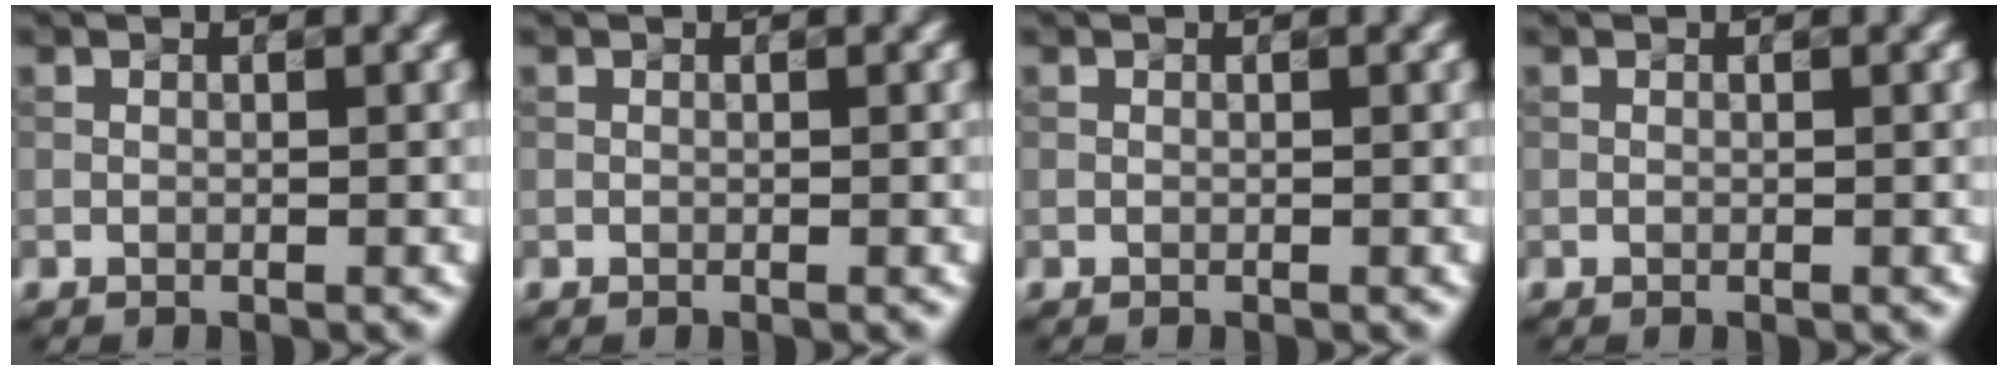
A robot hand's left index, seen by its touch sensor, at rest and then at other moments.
{"total": 0.0}
{"total": 0.0}
{"total": 0.0}